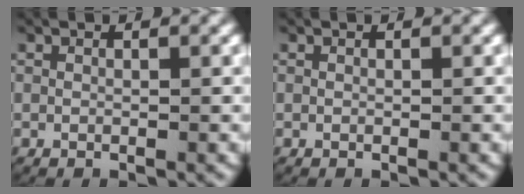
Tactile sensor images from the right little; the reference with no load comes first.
{"total": 0.0}